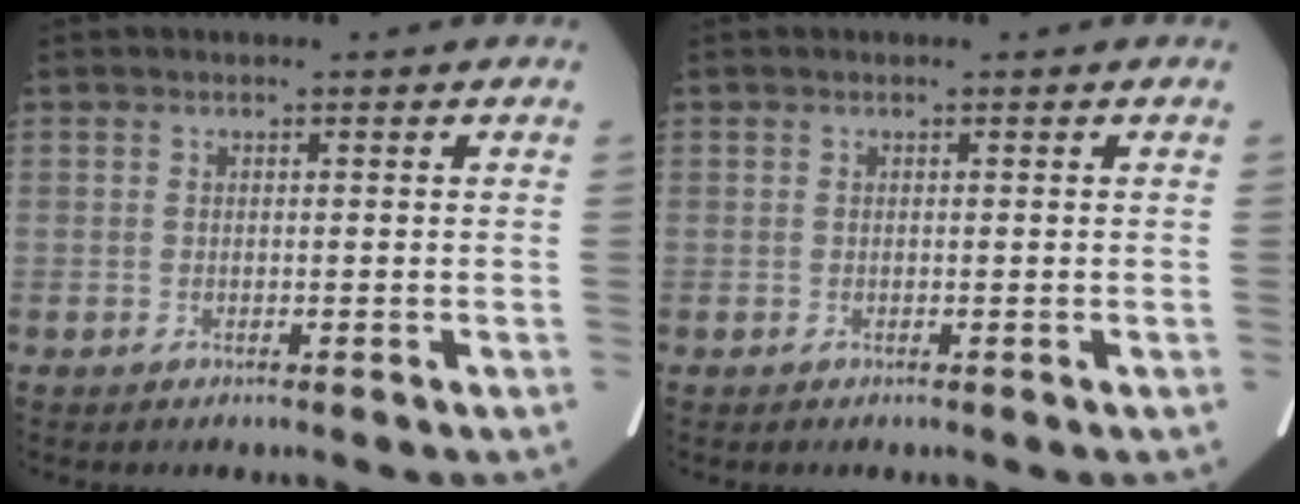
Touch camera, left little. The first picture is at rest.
{"total": 0.0}